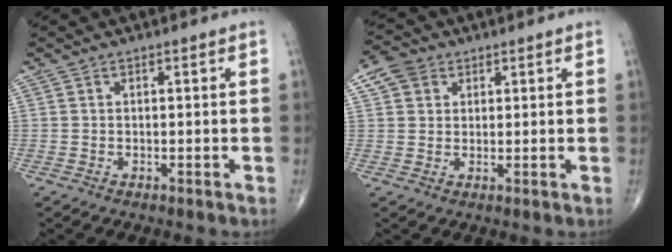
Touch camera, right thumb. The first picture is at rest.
{"total": 5.3, "force": [2.4, 4.2, 2.2], "torque": [-0.029, 0.005, 0.044]}